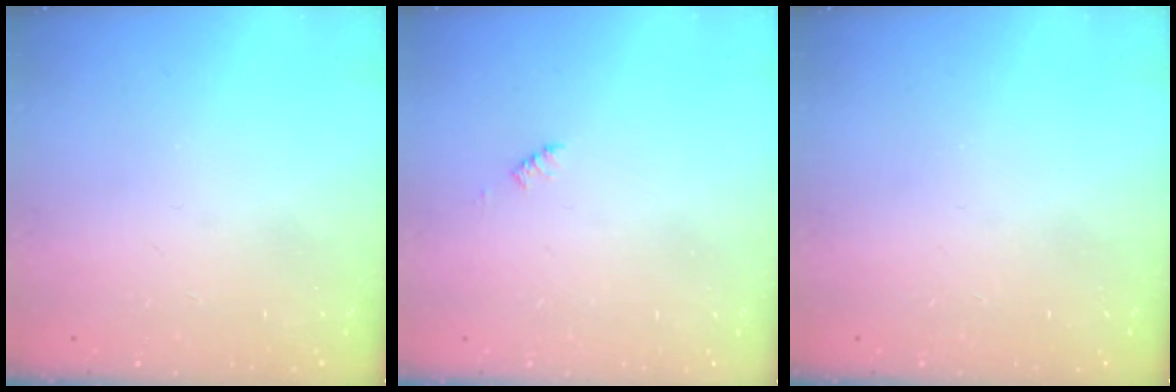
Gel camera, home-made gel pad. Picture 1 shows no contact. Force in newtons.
{"total": 0.9, "press": 0.9, "slide": 0.2}
{"total": 0.0}